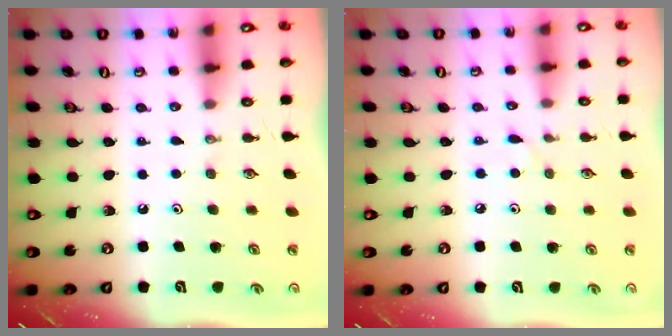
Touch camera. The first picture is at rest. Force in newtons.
{"total": 3.2, "press": 3.2, "slide": 0.4}